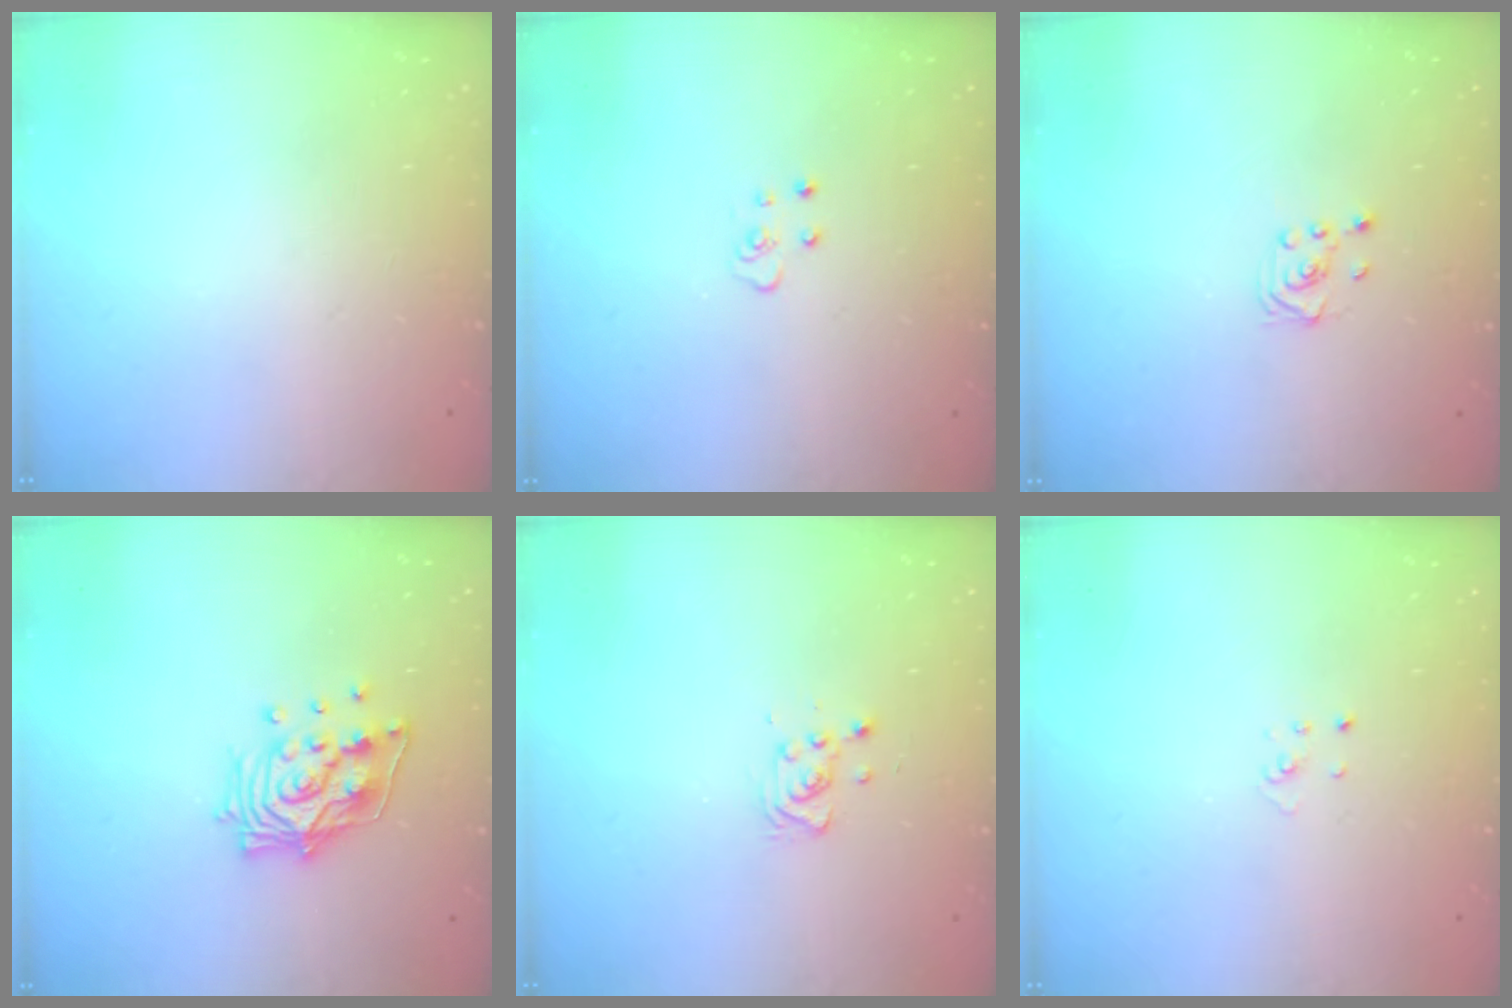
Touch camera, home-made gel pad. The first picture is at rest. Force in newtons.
{"total": 4.4, "press": 4.3, "slide": 0.3}
{"total": 1.9, "press": 1.7, "slide": 0.8}
{"total": 13.5, "press": 13.5, "slide": 1.6}
{"total": 4.7, "press": 4.6, "slide": 1.1}
{"total": 2.1, "press": 2.1, "slide": 0.1}